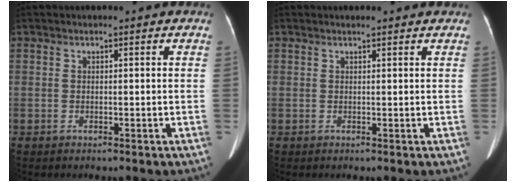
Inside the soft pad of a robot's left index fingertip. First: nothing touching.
{"total": 1.9, "force": [1.7, 0.3, 0.9], "torque": [-0.015, 0.012, 0.020]}